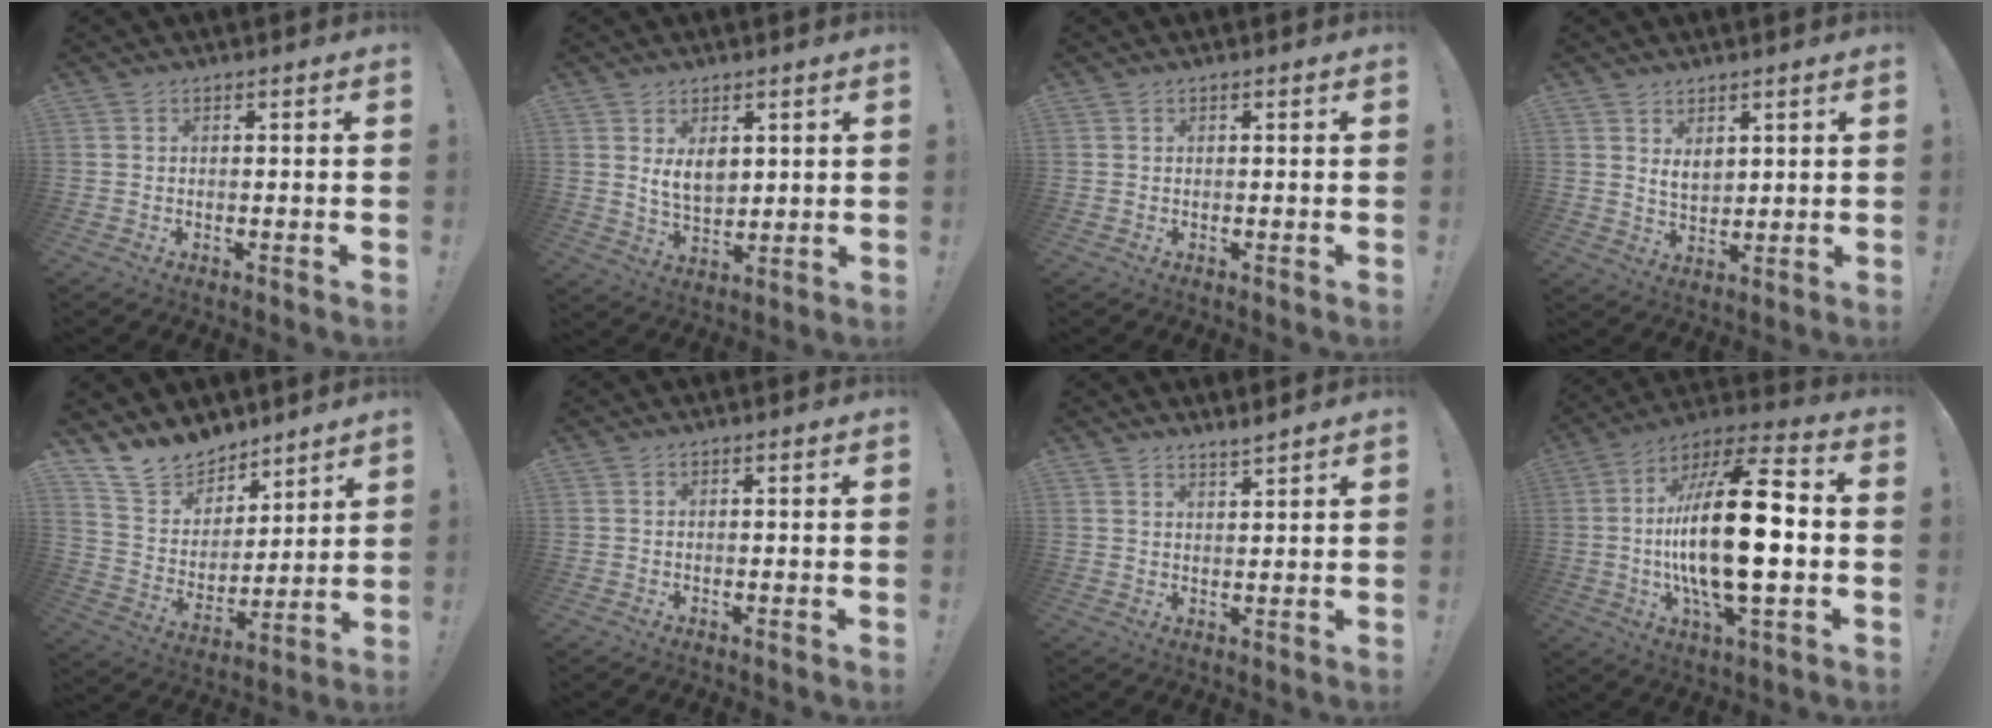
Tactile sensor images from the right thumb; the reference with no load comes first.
{"total": 7.7, "force": [3.3, 5.1, 4.7], "torque": [-0.076, -0.019, 0.059]}
{"total": 0.0}
{"total": 5.5, "force": [3.2, 3.6, 2.7], "torque": [-0.046, -0.016, 0.060]}
{"total": 13.6, "force": [11.4, 7.2, 1.9], "torque": [-0.054, -0.090, 0.219]}
{"total": 0.0}
{"total": 3.0, "force": [2.9, 0.1, 0.5], "torque": [0.003, -0.024, 0.051]}
{"total": 25.4, "force": [-1.7, 8.5, 23.9], "torque": [-0.451, -0.001, -0.037]}